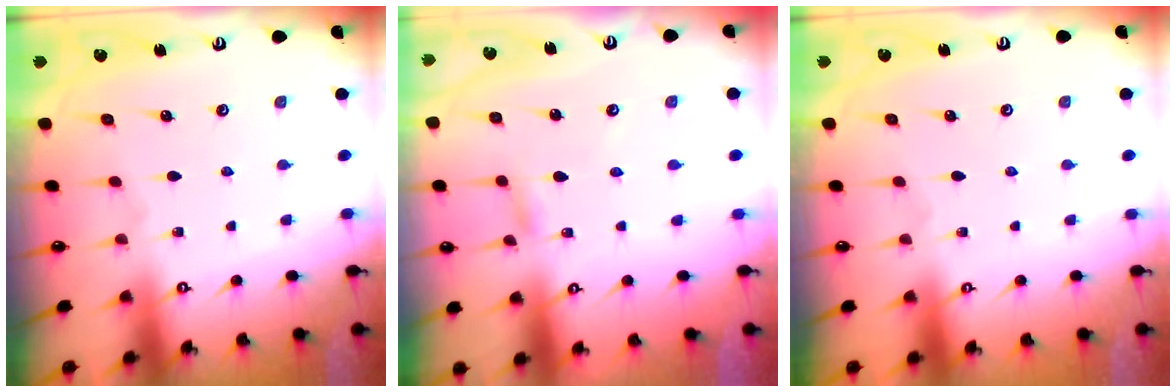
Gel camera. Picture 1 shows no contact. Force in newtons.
{"total": 4.2, "press": 4.2, "slide": 0.3}
{"total": 0.0}